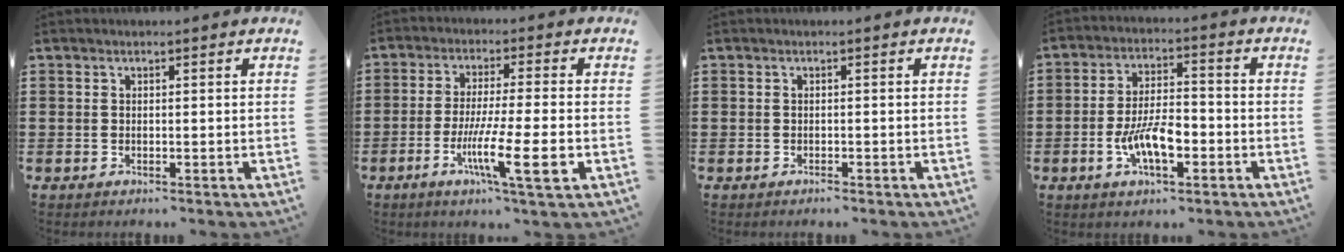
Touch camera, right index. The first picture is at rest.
{"total": 10.8, "force": [-3.6, 0.8, 10.2], "torque": [-0.186, -0.015, -0.064]}
{"total": 0.7, "force": [-0.7, 0.0, 0.1], "torque": [-0.004, -0.003, -0.014]}
{"total": 8.0, "force": [-2.7, 3.1, 6.9], "torque": [-0.148, -0.002, -0.053]}